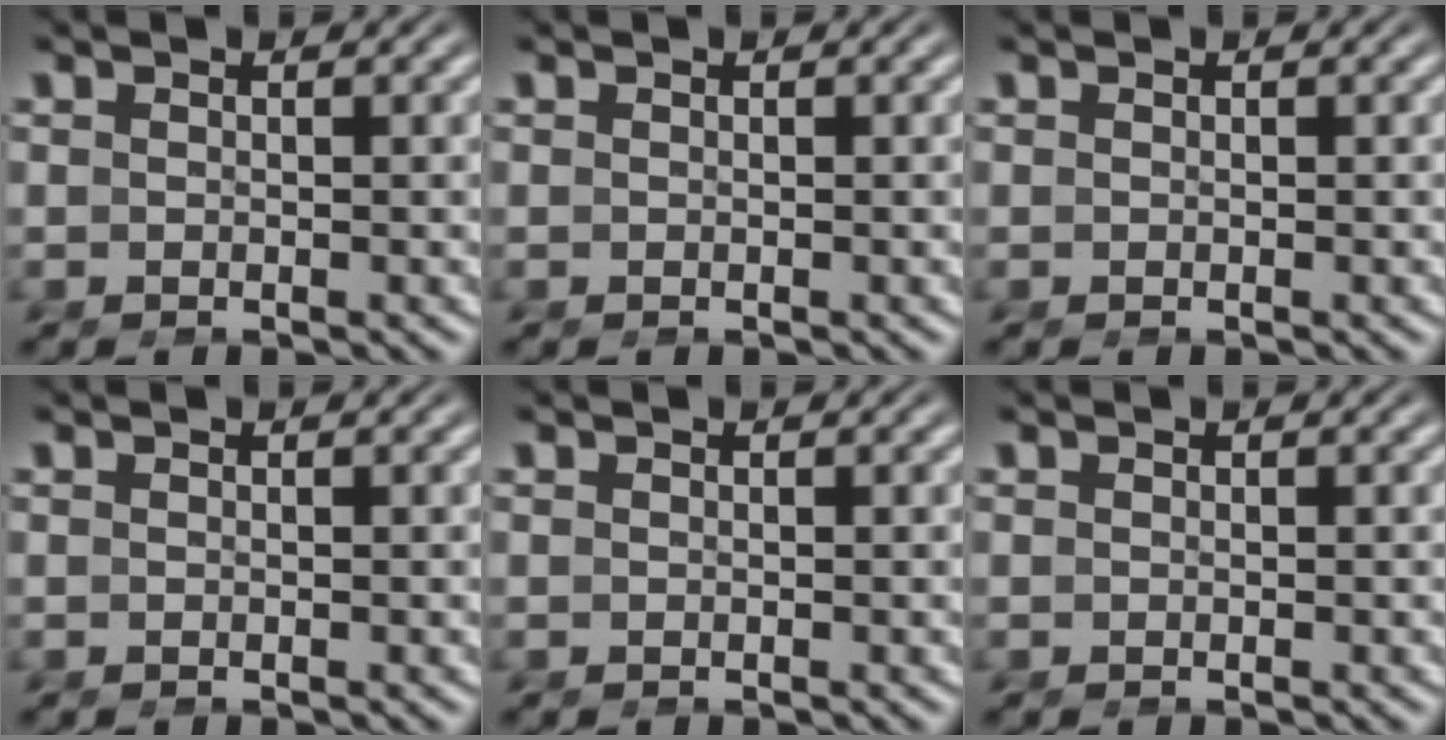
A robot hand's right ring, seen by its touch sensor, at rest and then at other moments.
{"total": 0.0}
{"total": 0.0}
{"total": 0.0}
{"total": 0.0}
{"total": 0.0}